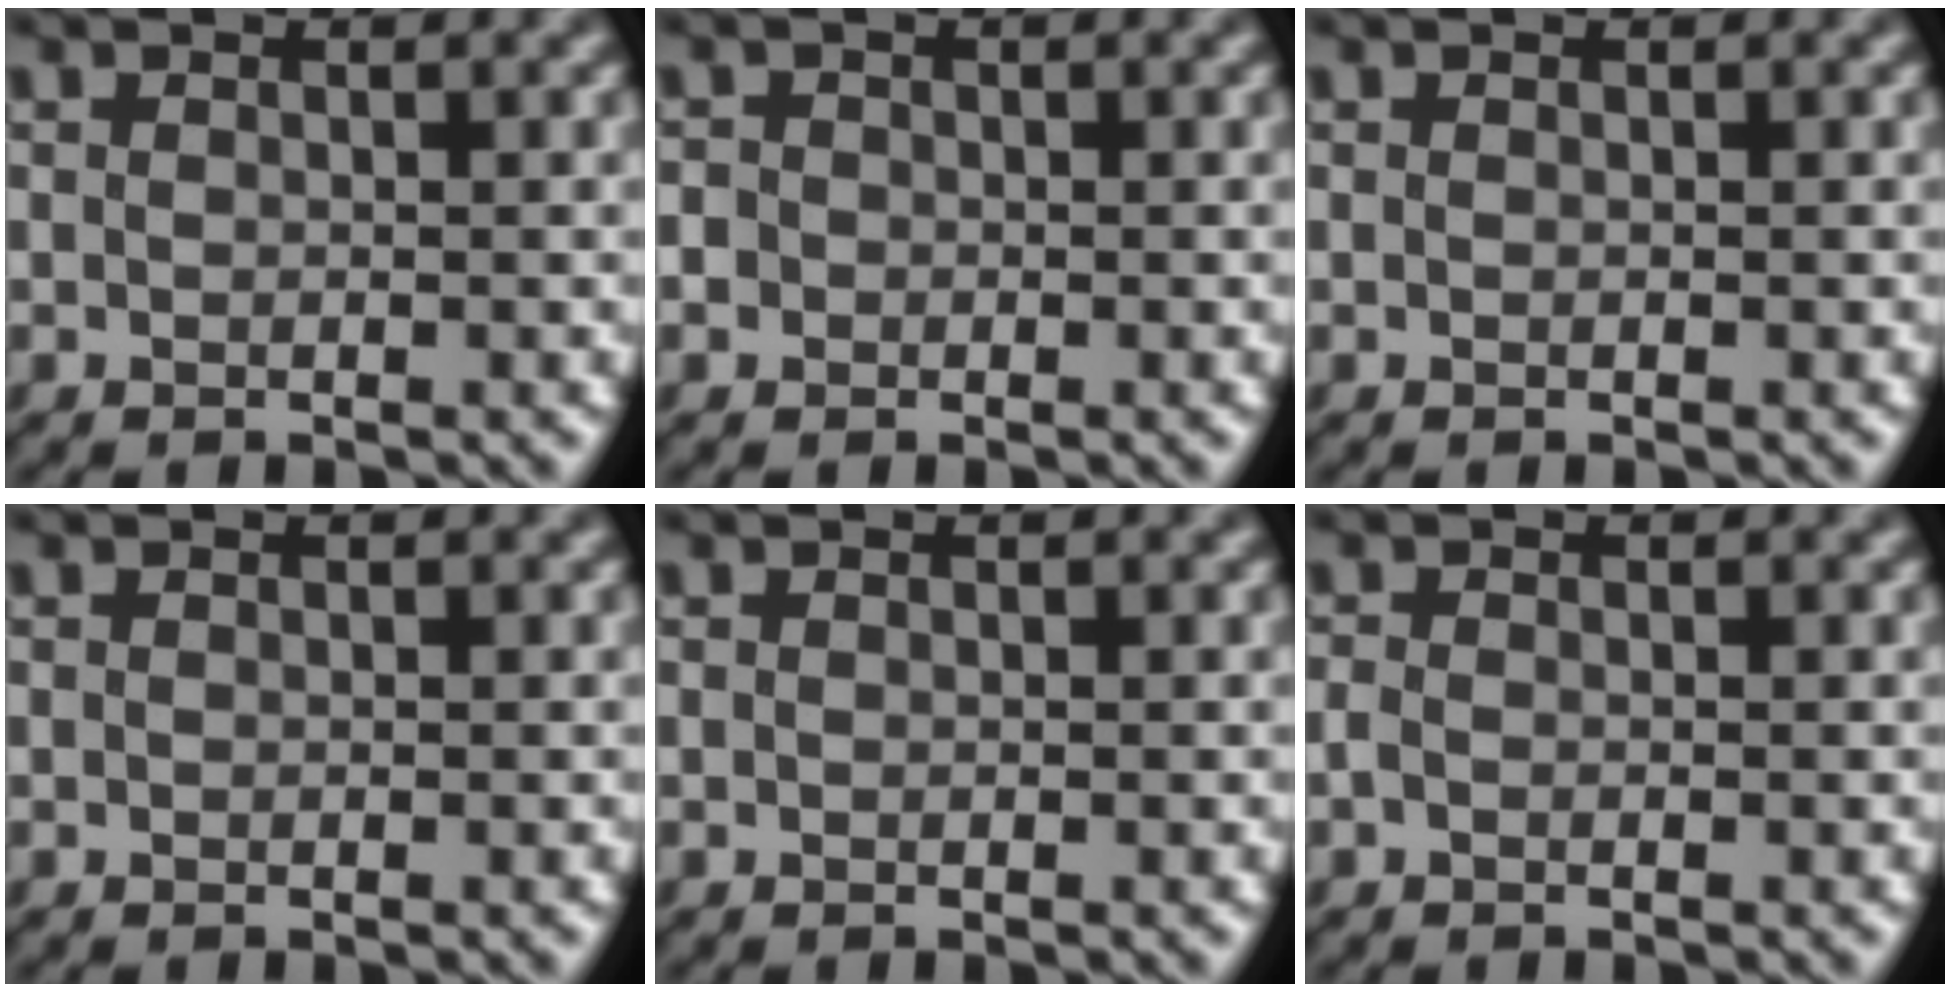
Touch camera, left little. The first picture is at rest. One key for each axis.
{"total": 2.1, "fx": 0.0, "fy": 1.9, "fz": 0.8, "tx": -0.004, "ty": 0.014, "tz": -0.018}
{"total": 0.0}
{"total": 0.0}
{"total": 0.0}
{"total": 0.8, "fx": -0.4, "fy": 0.5, "fz": 0.6, "tx": -0.017, "ty": 0.001, "tz": -0.009}